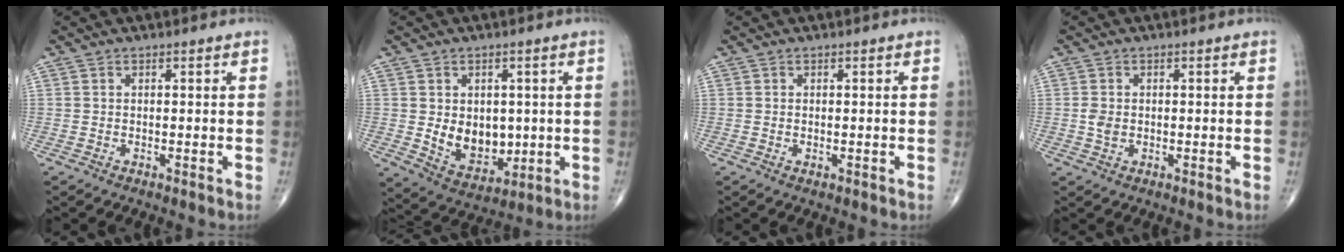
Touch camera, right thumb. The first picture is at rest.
{"total": 10.0, "force": [-0.1, 7.2, 6.9], "torque": [-0.068, -0.016, 0.021]}
{"total": 0.5, "force": [-0.1, 0.3, 0.4], "torque": [-0.006, -0.002, 0.000]}
{"total": 2.3, "force": [-0.1, 1.7, 1.5], "torque": [-0.028, -0.001, -0.001]}